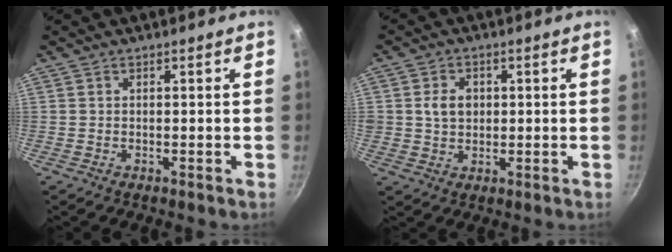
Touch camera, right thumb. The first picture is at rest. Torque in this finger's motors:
{"motor_torque": [-0.60, 0.05, 0.09, 0.00, -0.01]}